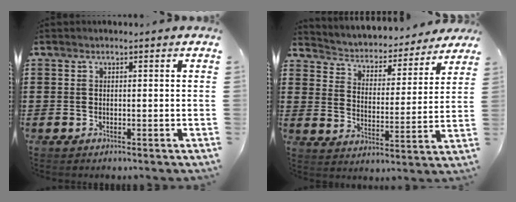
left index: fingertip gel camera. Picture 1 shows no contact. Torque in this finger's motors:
{"motor_torque": [1.09, -1.05, 0.27, 0.10]}